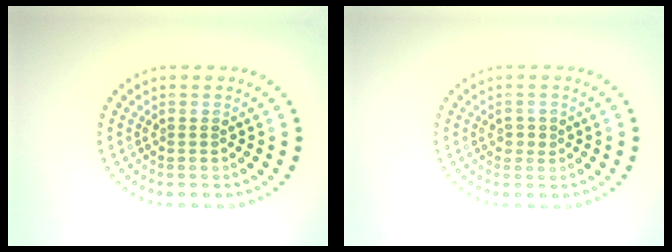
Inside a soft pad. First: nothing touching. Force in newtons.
{"total": 1.2, "press": 1.1, "slide": 0.3}